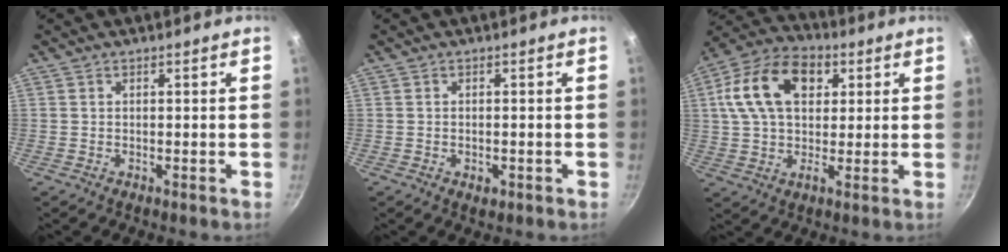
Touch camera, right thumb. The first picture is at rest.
{"total": 1.7, "force": [-0.8, 1.0, 1.2], "torque": [-0.018, -0.002, -0.010]}
{"total": 16.1, "force": [4.6, 10.5, 11.3], "torque": [-0.184, 0.013, 0.061]}